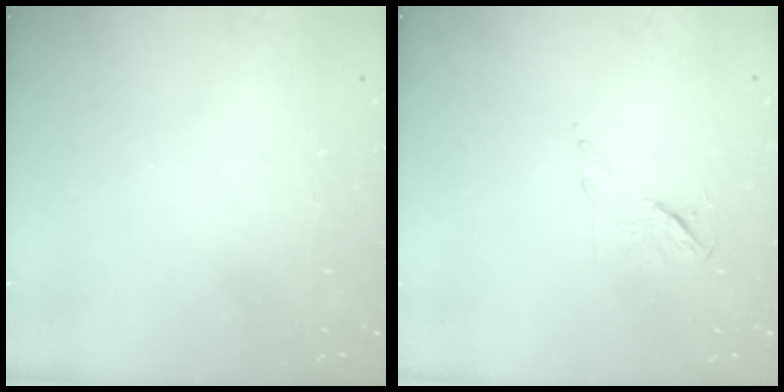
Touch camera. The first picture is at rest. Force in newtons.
{"total": 5.4, "press": 5.3, "slide": 0.9}